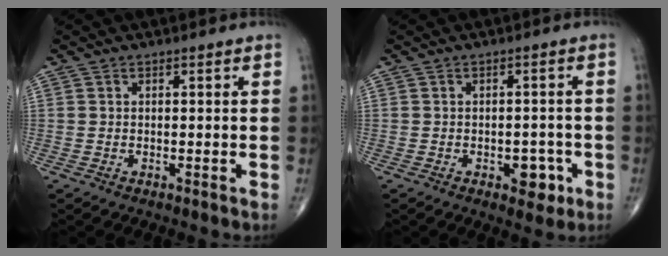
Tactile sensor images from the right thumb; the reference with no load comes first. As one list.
[{"total": 4.5, "force": [-1.9, 2.6, 3.1], "torque": [-0.020, 0.011, -0.022]}]